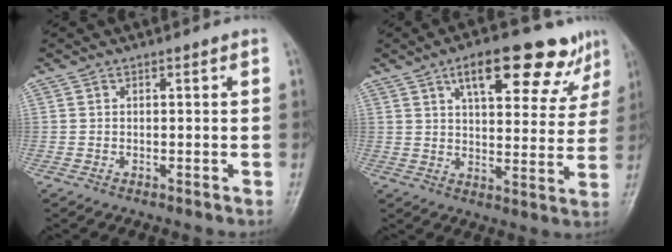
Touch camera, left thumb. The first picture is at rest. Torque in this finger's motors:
{"motor_torque": [2.99, 2.02, 1.31, -0.64, 0.30]}